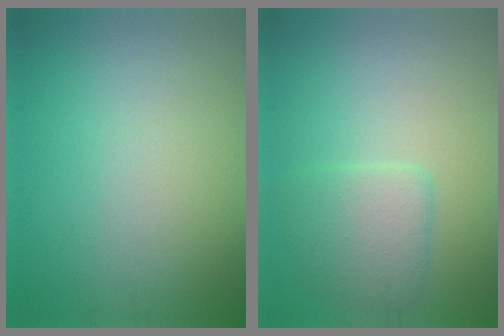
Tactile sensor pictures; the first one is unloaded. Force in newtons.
{"total": 2.9, "press": 2.9, "slide": 0.3}